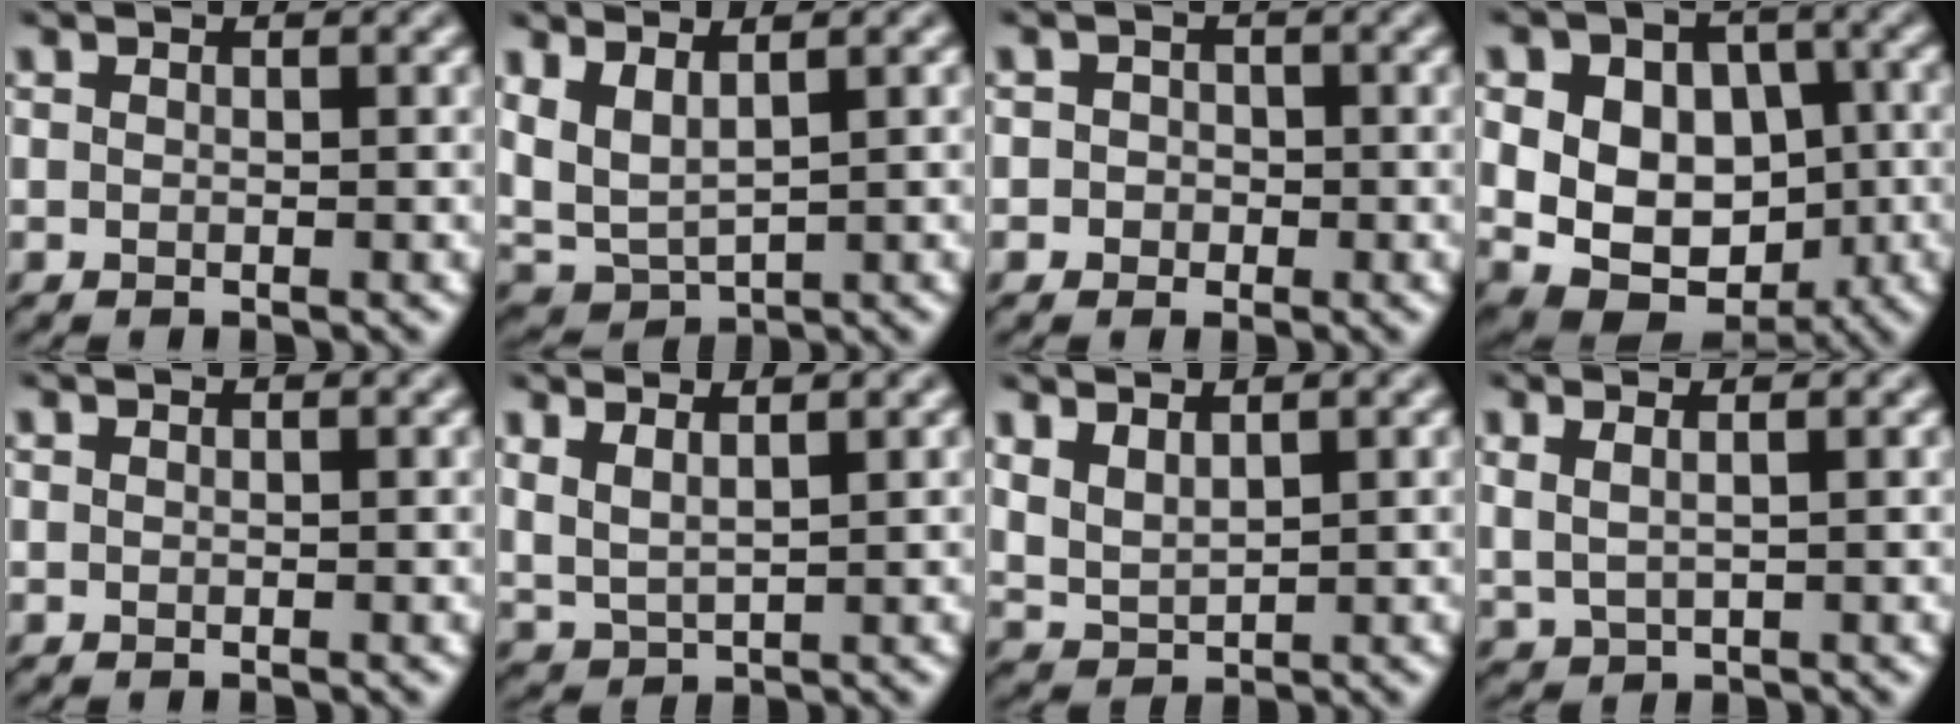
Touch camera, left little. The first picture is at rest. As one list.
[{"total": 3.5, "force": [1.4, 1.5, 2.8], "torque": [-0.069, -0.003, 0.029]}, {"total": 1.9, "force": [-0.3, 1.8, 0.6], "torque": [0.007, 0.006, -0.017]}, {"total": 13.1, "force": [0.6, 10.4, 8.0], "torque": [-0.136, 0.027, -0.005]}, {"total": 0.0}, {"total": 2.4, "force": [1.6, 0.7, 1.6], "torque": [-0.043, 0.000, 0.035]}, {"total": 2.7, "force": [1.5, 1.3, 1.8], "torque": [-0.049, -0.001, 0.034]}, {"total": 1.6, "force": [1.0, 0.2, 1.3], "torque": [-0.034, 0.001, 0.023]}]